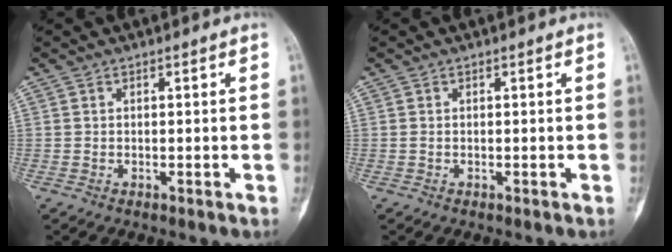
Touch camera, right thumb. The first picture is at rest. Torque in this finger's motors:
{"motor_torque": [0.16, 0.16, 0.00, 0.00, 0.00]}